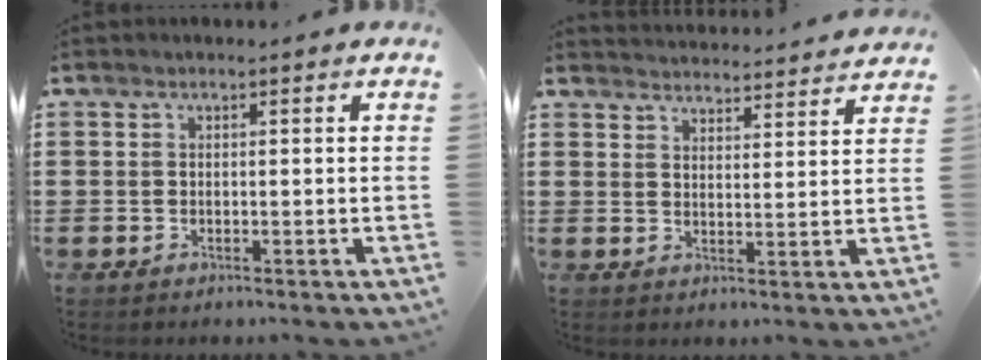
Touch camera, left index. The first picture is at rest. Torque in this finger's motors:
{"motor_torque": [-0.02, -0.01, 0.07, 0.01]}